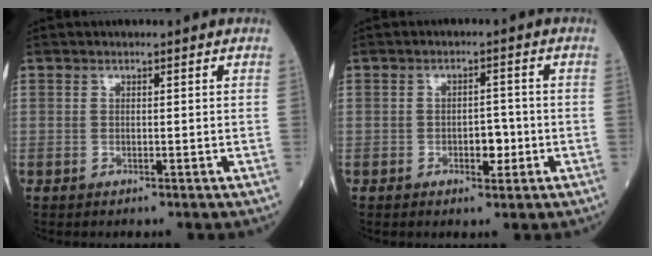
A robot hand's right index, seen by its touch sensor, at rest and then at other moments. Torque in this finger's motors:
{"motor_torque": [1.05, -0.45, 0.57, 0.13]}